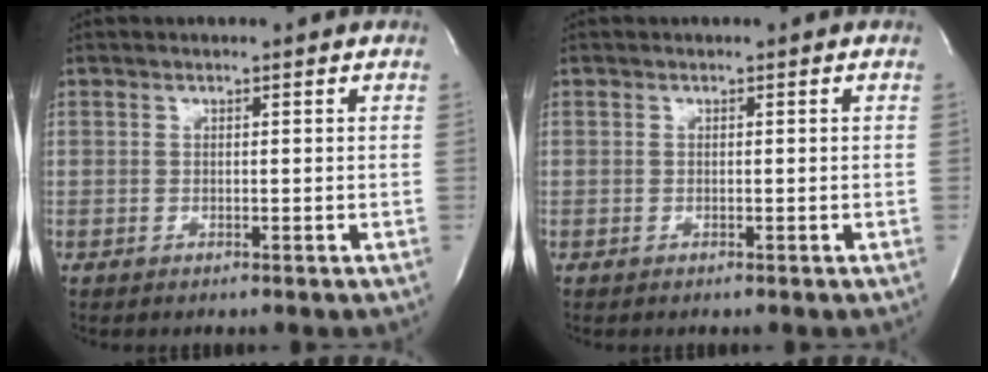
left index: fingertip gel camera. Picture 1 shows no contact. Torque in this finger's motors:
{"motor_torque": [0.00, 0.00, 0.00, 0.00]}